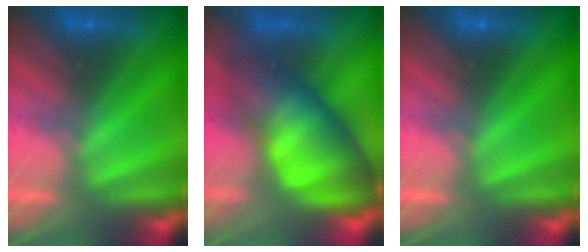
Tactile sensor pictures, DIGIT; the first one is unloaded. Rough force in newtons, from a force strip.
{"total": 11.0}
{"total": 0.0}